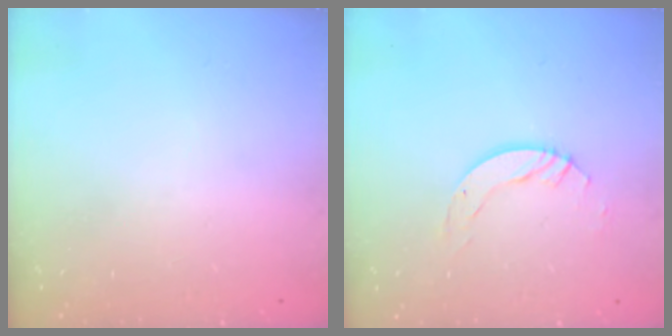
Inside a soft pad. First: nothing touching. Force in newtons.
{"total": 5.6, "press": 5.5, "slide": 0.5}